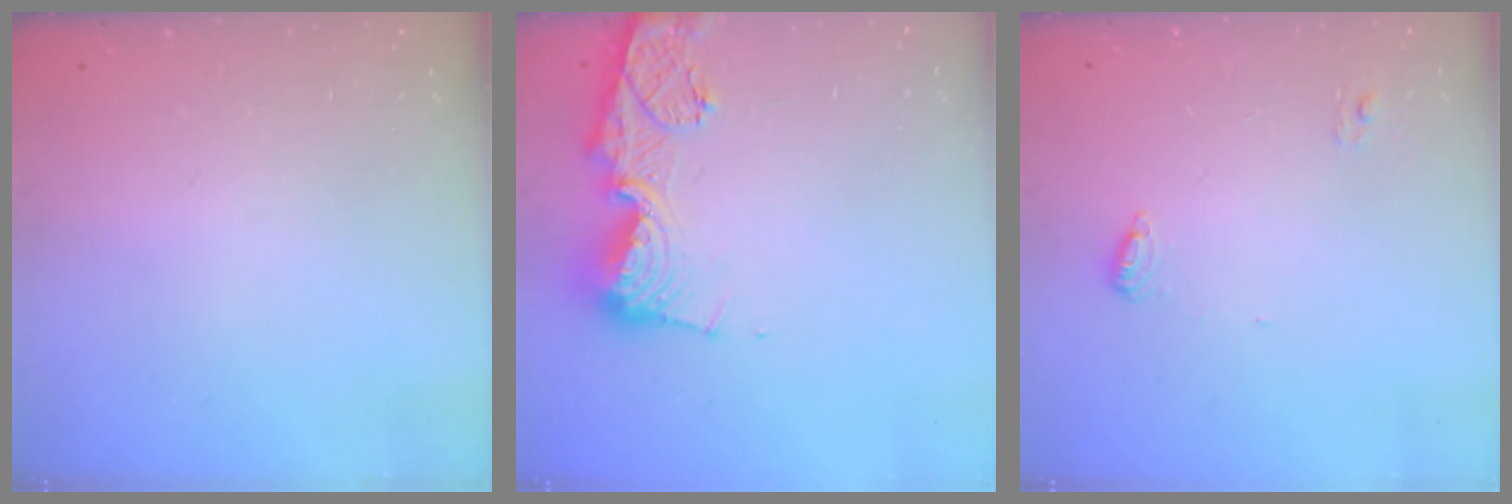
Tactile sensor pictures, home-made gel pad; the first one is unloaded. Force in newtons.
{"total": 13.0, "press": 12.9, "slide": 1.5}
{"total": 4.5, "press": 4.5, "slide": 0.3}